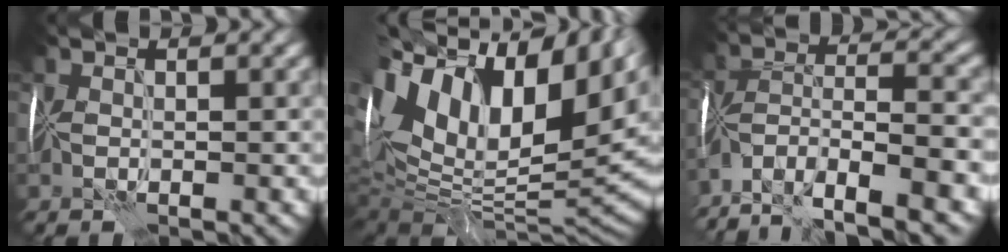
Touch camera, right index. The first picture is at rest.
{"total": 17.1, "force": [3.4, 8.9, 14.2], "torque": [-0.236, 0.001, 0.089]}
{"total": 8.8, "force": [-6.0, 2.9, 5.7], "torque": [-0.099, 0.013, -0.116]}